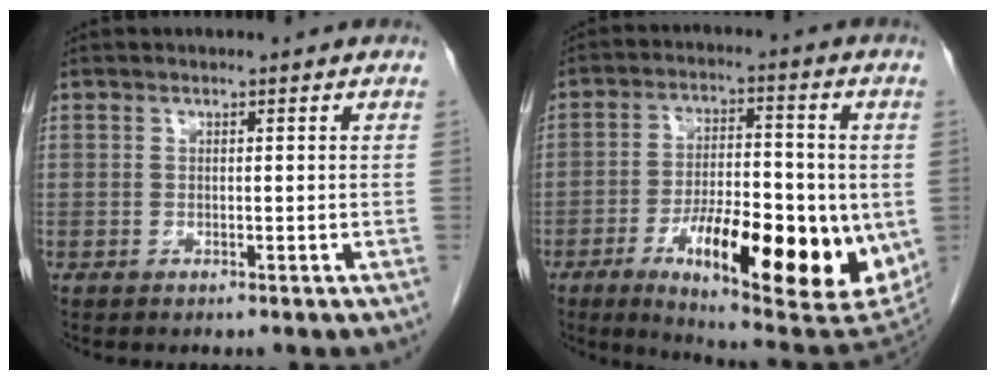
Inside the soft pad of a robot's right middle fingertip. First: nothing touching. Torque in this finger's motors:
{"motor_torque": [2.14, 0.00, 0.54, 0.21]}